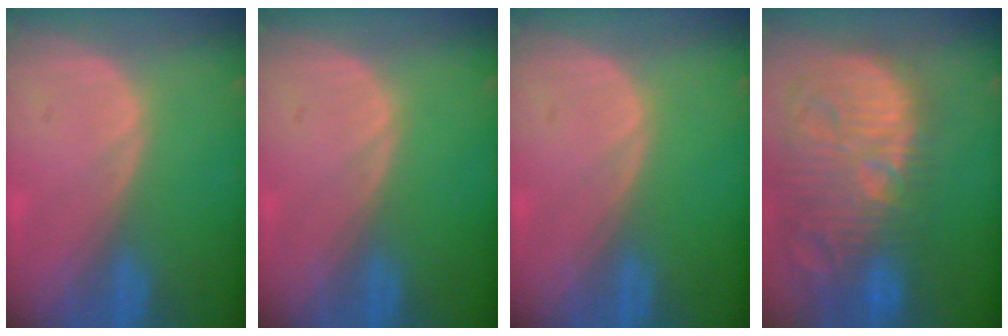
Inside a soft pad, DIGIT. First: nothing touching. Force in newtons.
{"total": 0.0}
{"total": 0.0}
{"total": 15.2, "press": 13.2, "slide": 7.4}